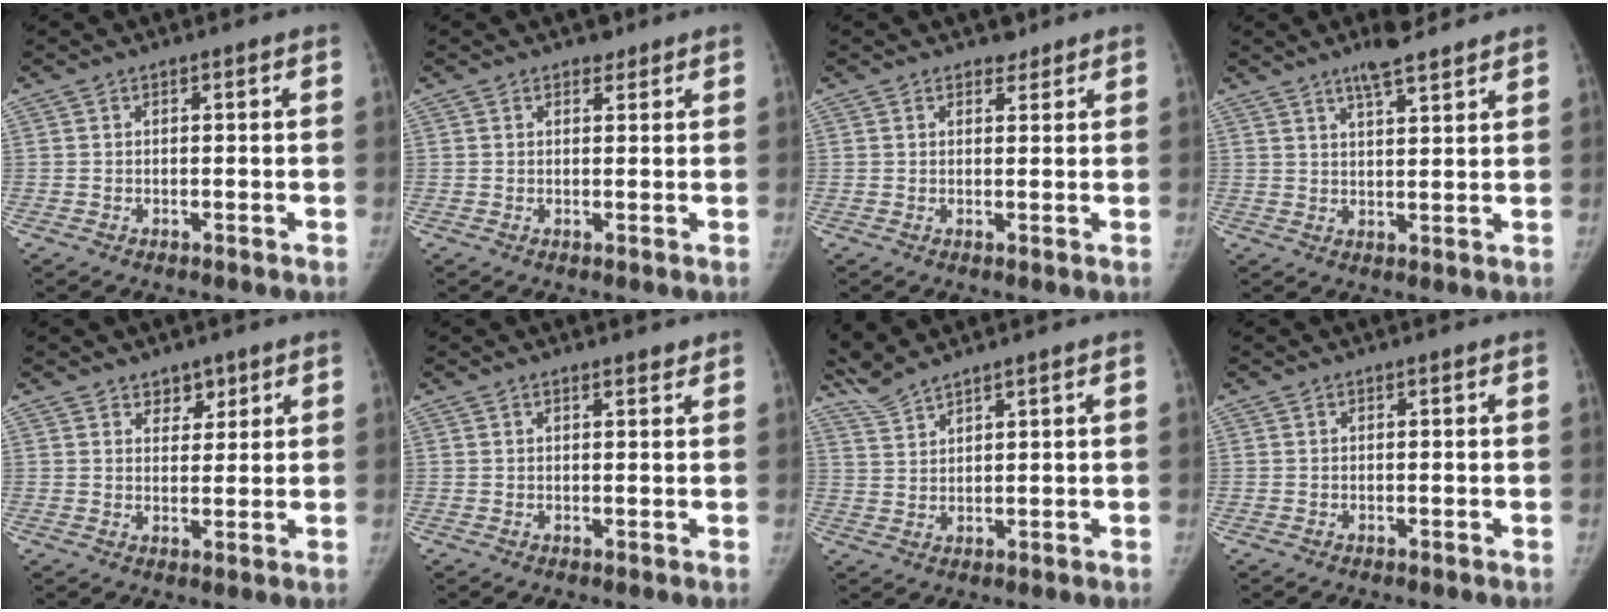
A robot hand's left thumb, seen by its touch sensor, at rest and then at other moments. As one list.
[{"total": 1.4, "force": [1.0, 0.9, 0.2], "torque": [0.009, -0.005, 0.010]}, {"total": 1.6, "force": [1.3, 1.0, 0.1], "torque": [0.013, -0.007, 0.013]}, {"total": 6.4, "force": [4.9, 1.4, 3.9], "torque": [-0.055, -0.022, 0.077]}, {"total": 3.5, "force": [2.4, 2.3, 1.1], "torque": [0.008, -0.016, 0.039]}, {"total": 1.3, "force": [1.1, 0.4, 0.6], "torque": [-0.002, -0.007, 0.016]}, {"total": 4.2, "force": [4.1, -0.5, 1.0], "torque": [-0.029, -0.009, 0.093]}, {"total": 0.0}]